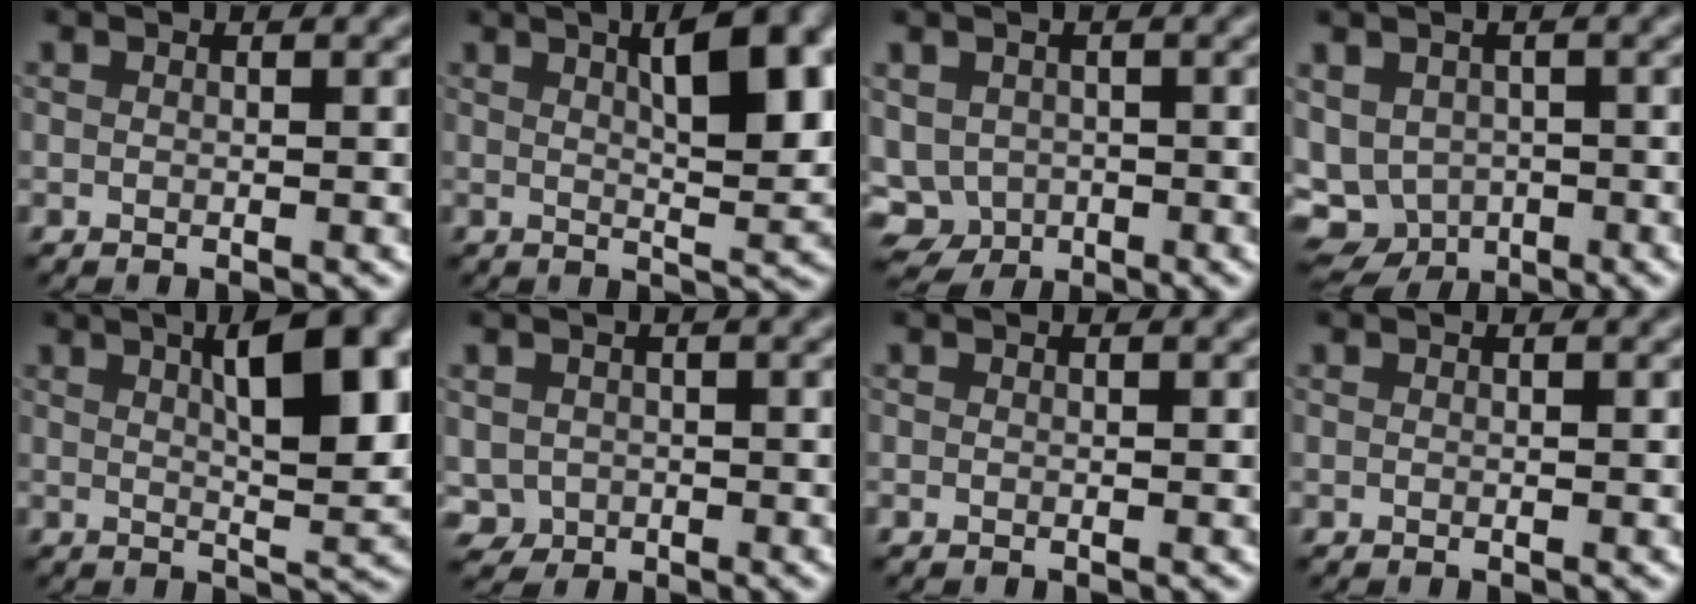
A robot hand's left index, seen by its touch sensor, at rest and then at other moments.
{"total": 8.8, "force": [2.7, 2.6, 8.0], "torque": [-0.102, 0.012, 0.042]}
{"total": 4.2, "force": [-1.2, 3.6, 1.8], "torque": [-0.034, 0.000, -0.018]}
{"total": 6.8, "force": [-2.2, 5.4, 3.4], "torque": [-0.053, -0.017, -0.020]}
{"total": 10.3, "force": [3.0, 3.1, 9.4], "torque": [-0.125, 0.009, 0.047]}
{"total": 2.0, "force": [-0.3, 1.9, 0.5], "torque": [-0.008, -0.005, -0.006]}
{"total": 0.0}
{"total": 0.0}